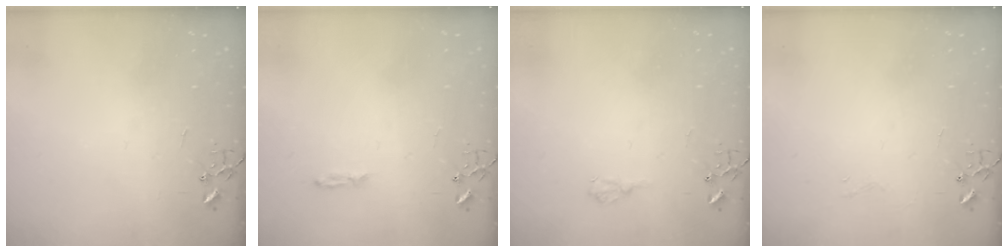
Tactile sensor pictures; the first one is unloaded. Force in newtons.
{"total": 3.7, "press": 3.6, "slide": 0.4}
{"total": 6.8, "press": 6.8, "slide": 0.9}
{"total": 3.3, "press": 3.3, "slide": 0.3}